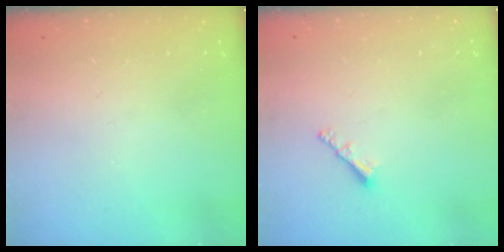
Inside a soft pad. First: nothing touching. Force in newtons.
{"total": 2.1, "press": 2.0, "slide": 0.5}